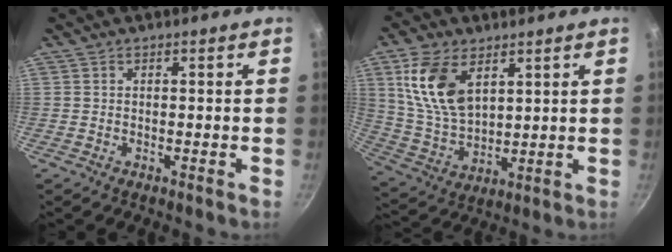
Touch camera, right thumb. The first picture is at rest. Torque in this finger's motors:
{"motor_torque": [0.85, 0.96, 1.69, 0.69, 0.36]}